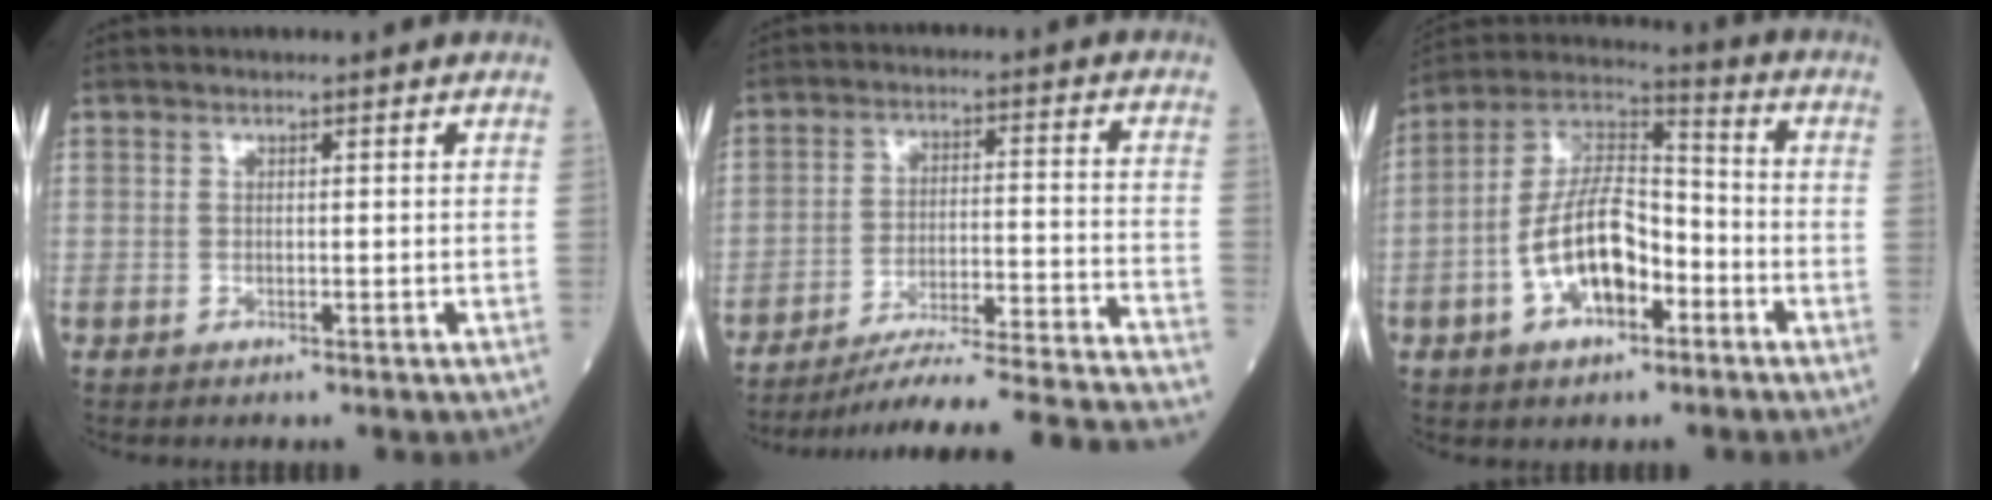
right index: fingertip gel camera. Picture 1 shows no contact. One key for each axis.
{"total": 25.5, "fx": -23.7, "fy": -1.7, "fz": 9.3, "tx": -0.075, "ty": -0.029, "tz": -0.326}
{"total": 12.9, "fx": -4.3, "fy": 5.8, "fz": 10.6, "tx": -0.214, "ty": 0.021, "tz": -0.081}